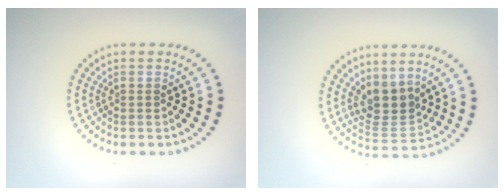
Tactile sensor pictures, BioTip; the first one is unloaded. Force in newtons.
{"total": 3.5, "press": 2.9, "slide": 2.0}